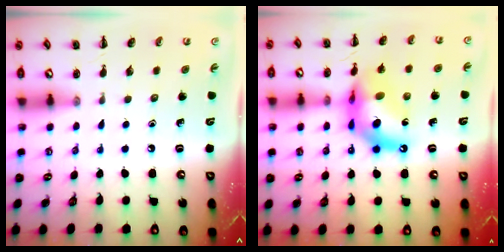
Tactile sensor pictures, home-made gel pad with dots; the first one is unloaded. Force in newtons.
{"total": 14.6, "press": 14.1, "slide": 3.8}